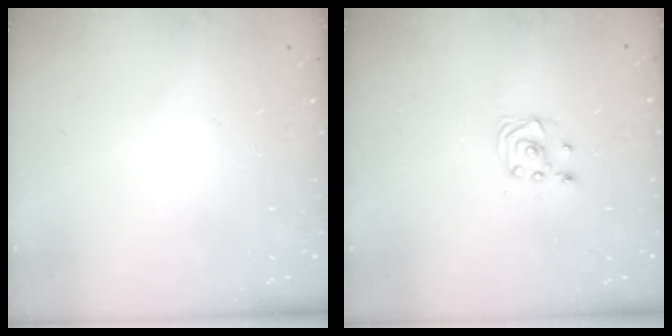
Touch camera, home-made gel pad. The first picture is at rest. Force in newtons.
{"total": 2.9, "press": 2.9, "slide": 0.4}